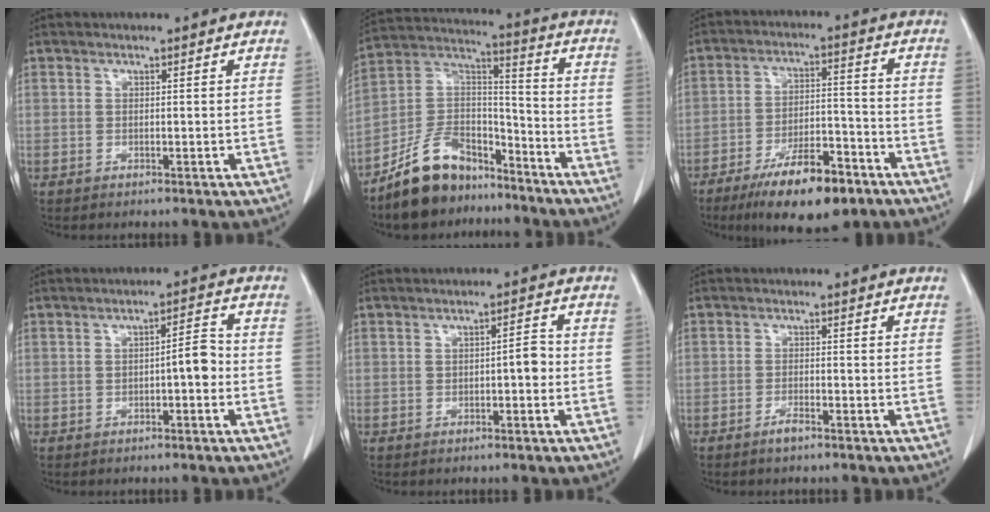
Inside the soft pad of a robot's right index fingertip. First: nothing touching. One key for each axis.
{"total": 12.5, "fx": -9.6, "fy": 6.4, "fz": 4.7, "tx": -0.096, "ty": 0.041, "tz": -0.174}
{"total": 13.2, "fx": -8.7, "fy": 3.8, "fz": 9.1, "tx": -0.150, "ty": -0.004, "tz": -0.144}
{"total": 3.7, "fx": -0.9, "fy": 0.8, "fz": 3.5, "tx": -0.045, "ty": 0.013, "tz": -0.012}
{"total": 2.6, "fx": -0.5, "fy": 0.8, "fz": 2.4, "tx": -0.031, "ty": 0.008, "tz": -0.007}
{"total": 1.7, "fx": -1.3, "fy": 0.2, "fz": 1.1, "tx": -0.023, "ty": -0.001, "tz": -0.021}